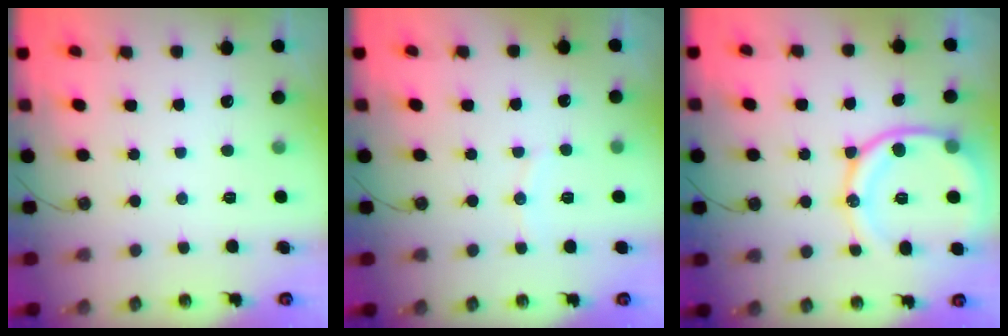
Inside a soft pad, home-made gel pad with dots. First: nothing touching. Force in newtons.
{"total": 3.8, "press": 3.7, "slide": 0.8}
{"total": 16.7, "press": 16.6, "slide": 1.8}